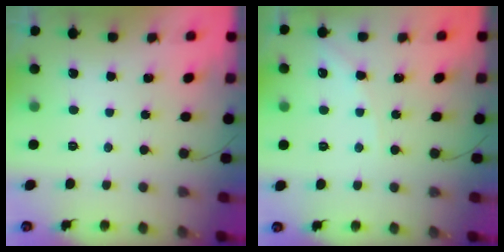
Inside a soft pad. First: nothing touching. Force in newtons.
{"total": 5.2, "press": 5.1, "slide": 0.7}